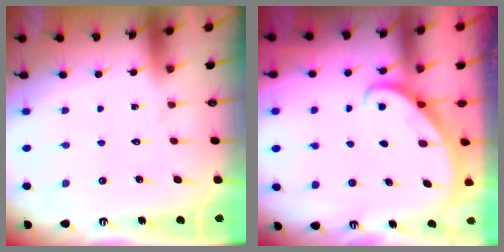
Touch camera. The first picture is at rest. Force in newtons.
{"total": 2.9, "press": 2.9, "slide": 0.2}